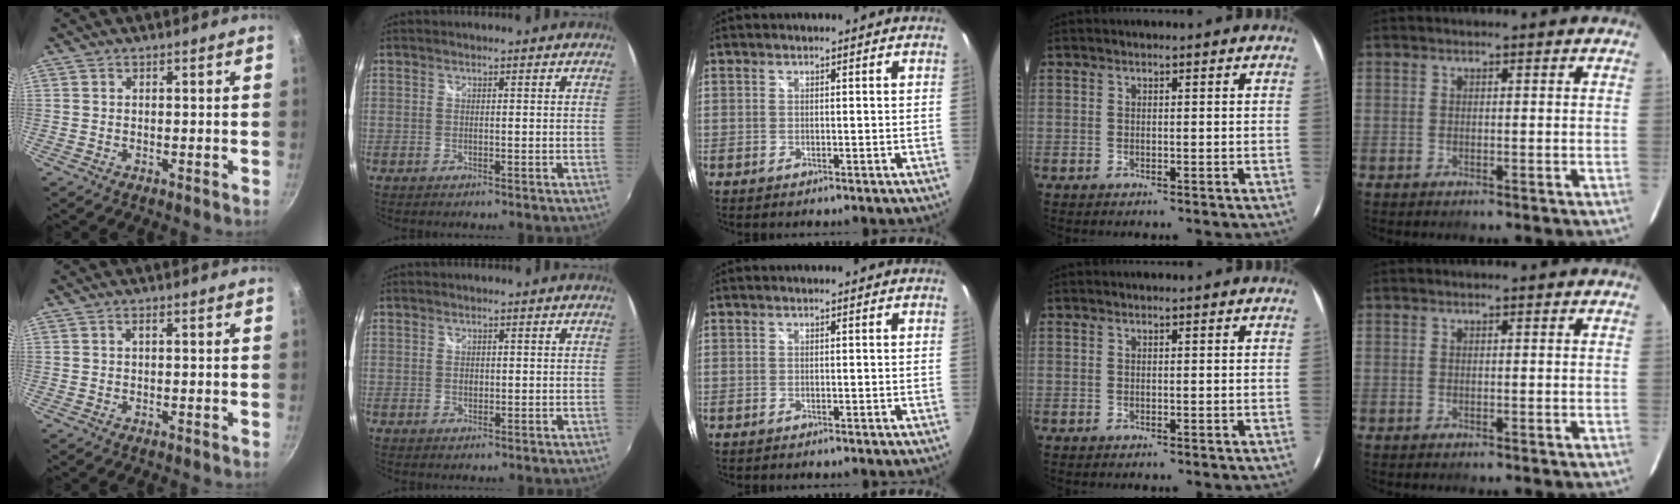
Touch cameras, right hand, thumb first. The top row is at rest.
{"thumb": {"total": 0.7, "force": [0.1, 0.2, 0.6], "torque": [-0.011, 0.004, 0.003]}, "index": {"total": 0.9, "force": [0.2, 0.8, 0.5], "torque": [-0.007, 0.001, 0.002]}}